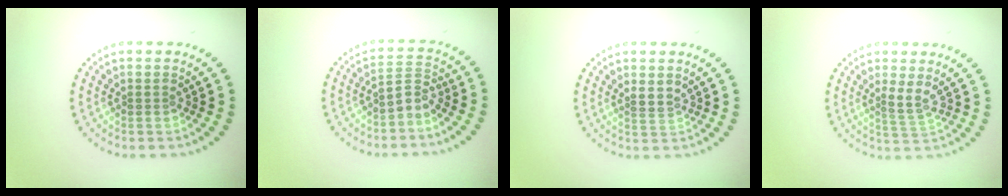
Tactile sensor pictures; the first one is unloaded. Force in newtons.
{"total": 2.2, "press": 1.5, "slide": 1.6}
{"total": 1.4, "press": 1.3, "slide": 0.7}
{"total": 1.8, "press": 1.3, "slide": 1.3}